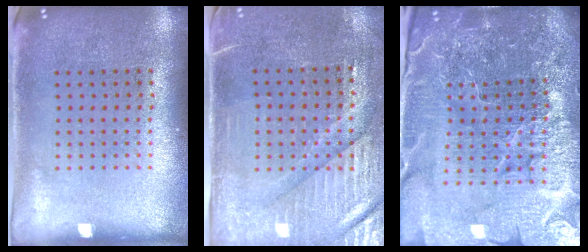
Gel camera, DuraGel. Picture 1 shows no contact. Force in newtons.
{"total": 3.5, "press": 3.2, "slide": 1.4}
{"total": 6.3, "press": 5.6, "slide": 3.0}